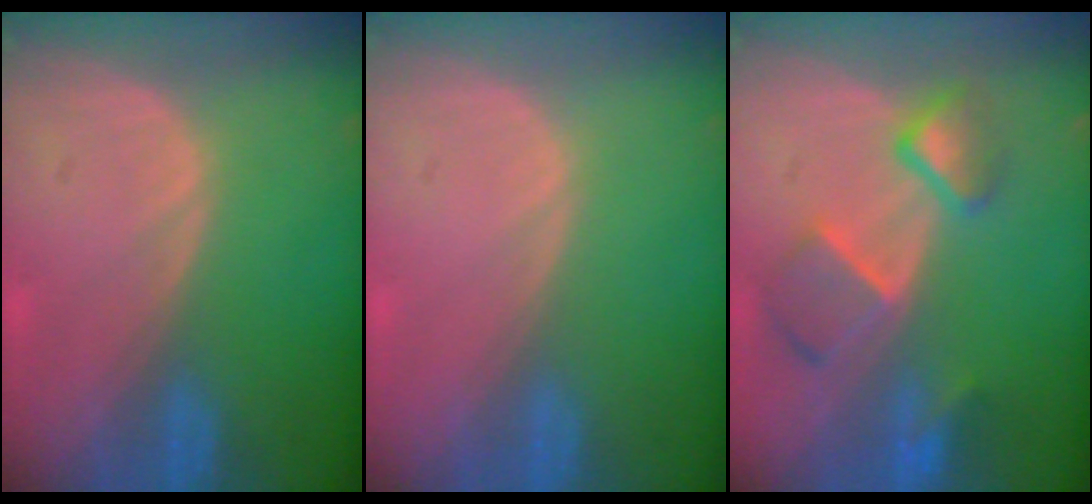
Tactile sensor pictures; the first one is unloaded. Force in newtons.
{"total": 0.0}
{"total": 7.6, "press": 6.7, "slide": 3.7}